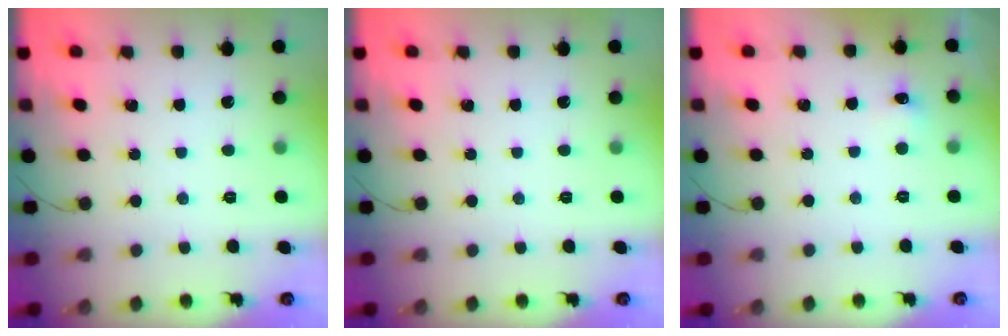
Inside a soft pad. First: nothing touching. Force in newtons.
{"total": 0.0}
{"total": 3.9, "press": 3.8, "slide": 1.1}